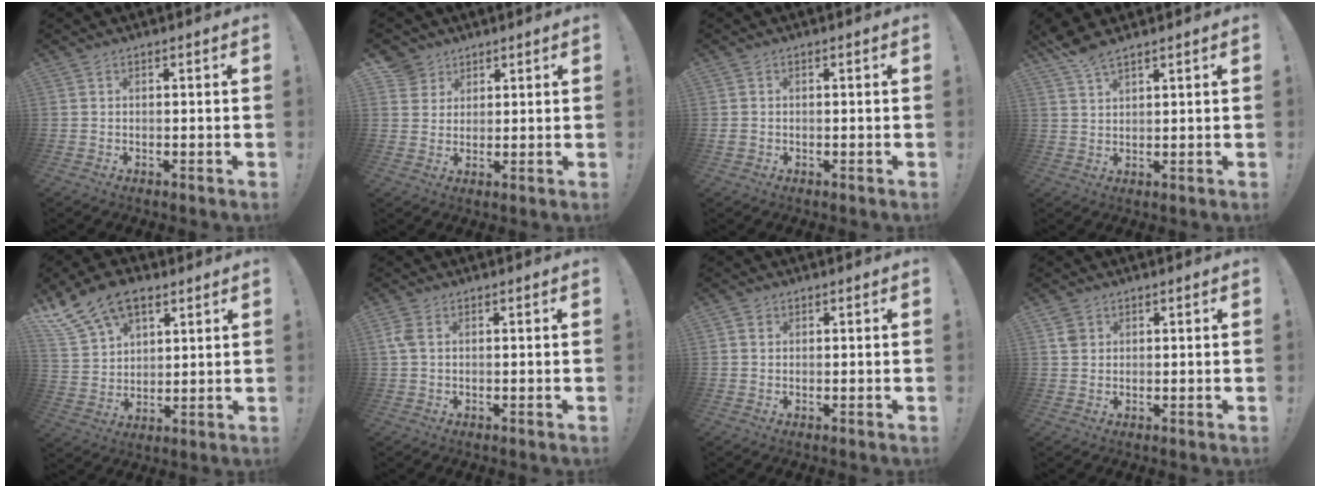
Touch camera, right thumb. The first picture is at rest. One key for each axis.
{"total": 5.3, "fx": 3.3, "fy": 4.1, "fz": 0.5, "tx": -0.008, "ty": -0.020, "tz": 0.064}
{"total": 1.2, "fx": -0.2, "fy": 1.1, "fz": 0.5, "tx": -0.008, "ty": 0.002, "tz": -0.004}
{"total": 5.3, "fx": 4.5, "fy": 1.0, "fz": 2.7, "tx": -0.044, "ty": -0.029, "tz": 0.082}
{"total": 13.6, "fx": 9.0, "fy": 8.0, "fz": 6.5, "tx": -0.123, "ty": -0.046, "tz": 0.174}
{"total": 2.9, "fx": 0.9, "fy": 1.6, "fz": 2.2, "tx": -0.049, "ty": 0.007, "tz": 0.018}
{"total": 1.3, "fx": 0.5, "fy": 1.1, "fz": 0.2, "tx": -0.006, "ty": 0.004, "tz": 0.011}
{"total": 2.8, "fx": 1.5, "fy": 2.3, "fz": 0.9, "tx": -0.007, "ty": -0.002, "tz": 0.027}